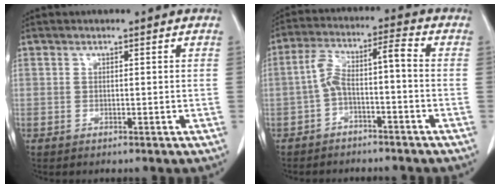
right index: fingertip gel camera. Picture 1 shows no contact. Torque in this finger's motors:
{"motor_torque": [0.66, -0.38, 0.38, 0.13]}